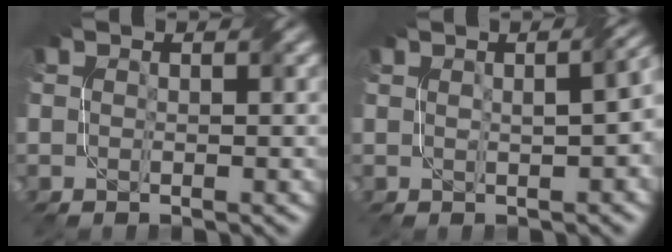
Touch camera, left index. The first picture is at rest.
{"total": 5.5, "force": [0.4, 2.6, 4.8], "torque": [-0.036, 0.014, 0.020]}